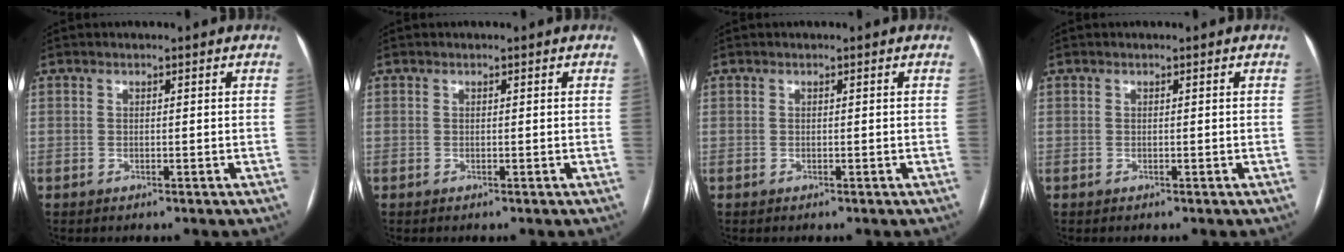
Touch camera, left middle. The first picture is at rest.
{"total": 0.0}
{"total": 0.0}
{"total": 0.0}